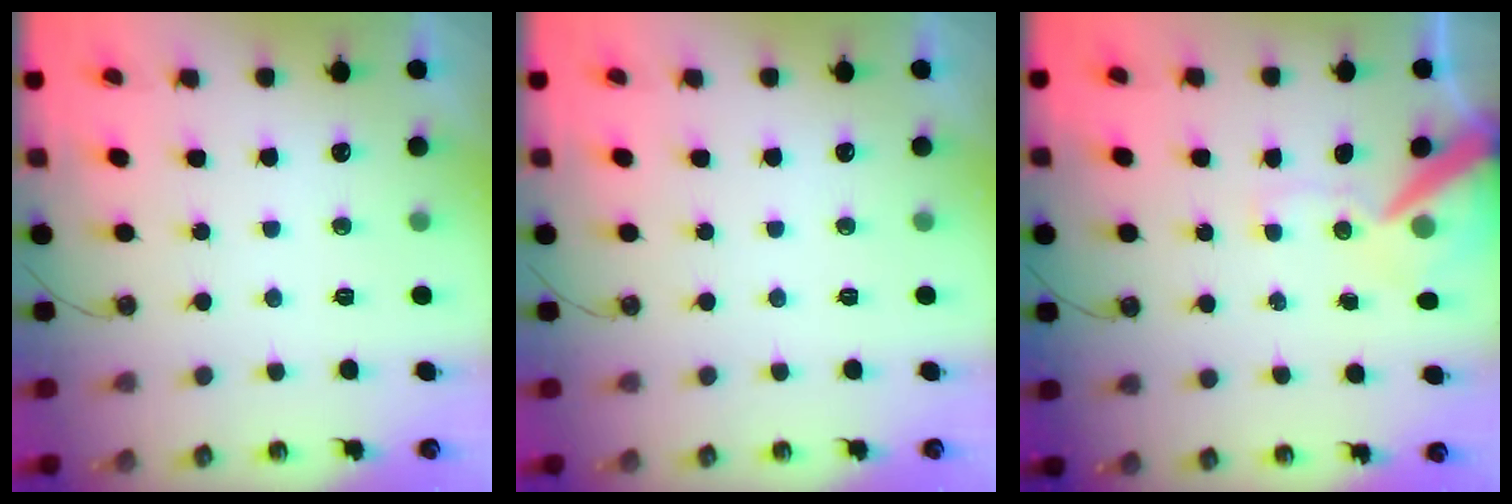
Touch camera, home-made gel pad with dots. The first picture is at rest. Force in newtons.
{"total": 0.0}
{"total": 12.1, "press": 11.9, "slide": 2.1}